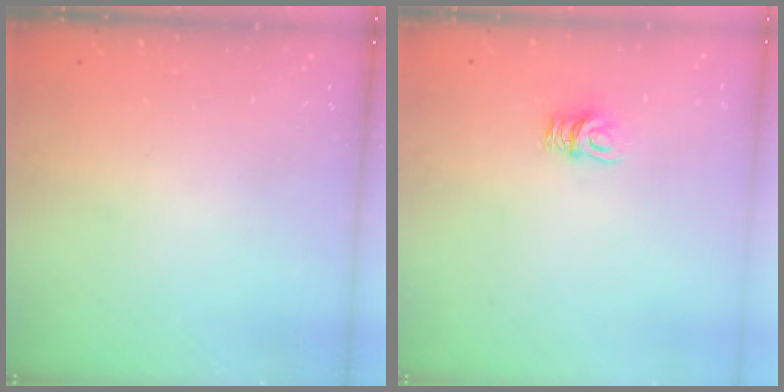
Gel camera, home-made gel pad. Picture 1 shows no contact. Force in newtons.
{"total": 7.2, "press": 7.2, "slide": 0.5}